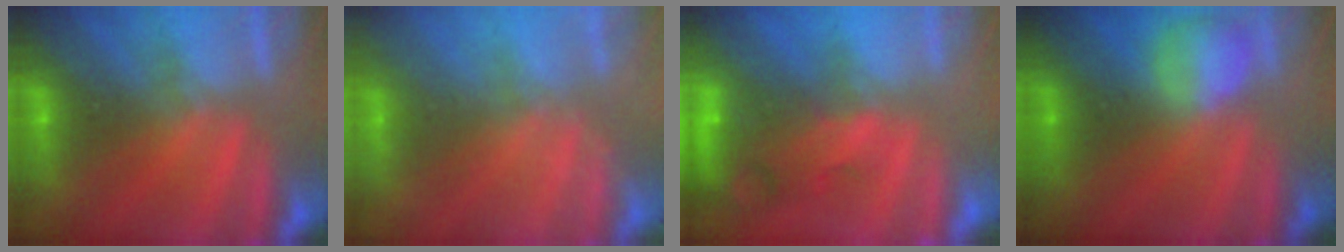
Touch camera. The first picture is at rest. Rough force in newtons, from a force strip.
{"total": 2.4}
{"total": 10.2}
{"total": 2.4}